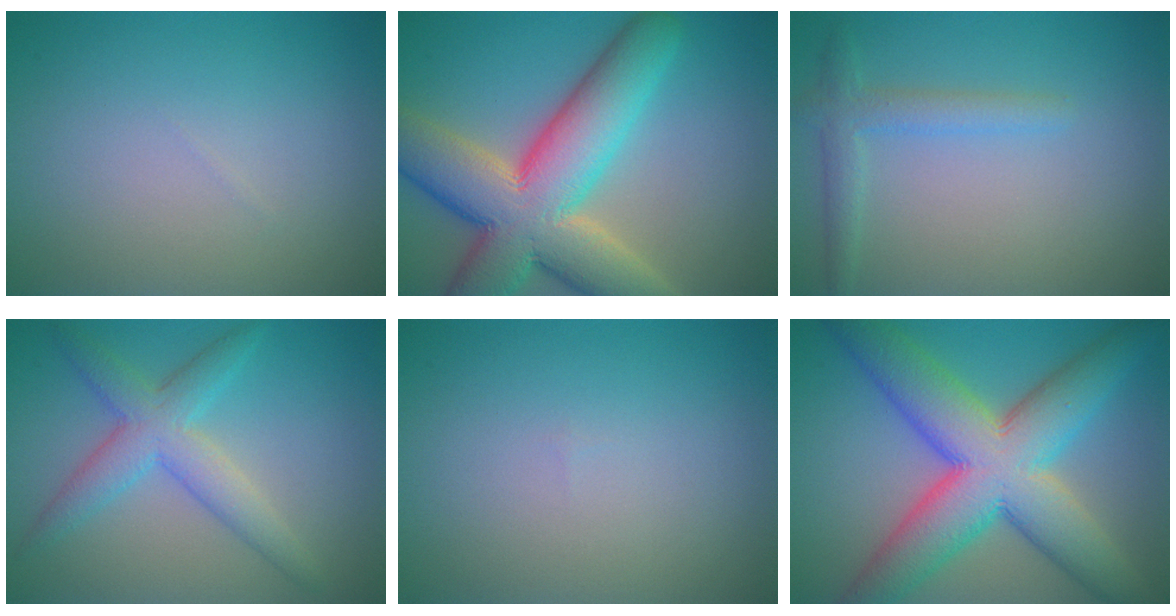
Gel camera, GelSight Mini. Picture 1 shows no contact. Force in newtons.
{"total": 13.0, "press": 12.9, "slide": 1.1}
{"total": 2.4, "press": 2.4, "slide": 0.0}
{"total": 3.6, "press": 3.6, "slide": 0.2}
{"total": 0.0}
{"total": 12.1, "press": 12.1, "slide": 0.2}